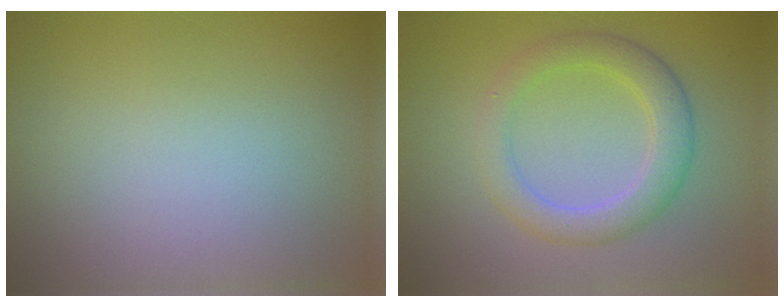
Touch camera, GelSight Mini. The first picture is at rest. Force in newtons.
{"total": 3.9, "press": 3.9, "slide": 0.2}